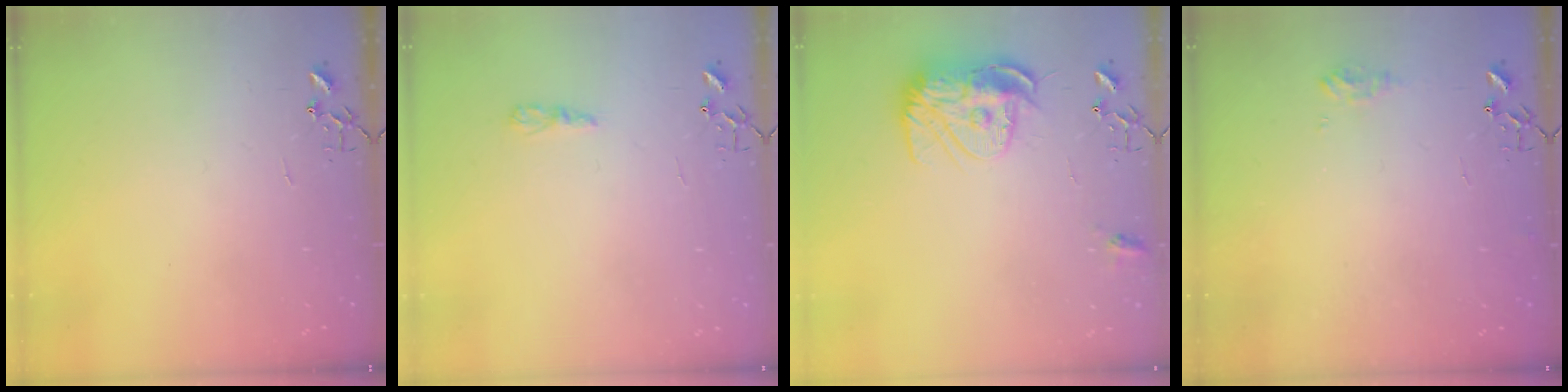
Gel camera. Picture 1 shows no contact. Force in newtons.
{"total": 5.0, "press": 4.9, "slide": 0.6}
{"total": 13.9, "press": 13.8, "slide": 1.2}
{"total": 7.4, "press": 7.3, "slide": 0.9}